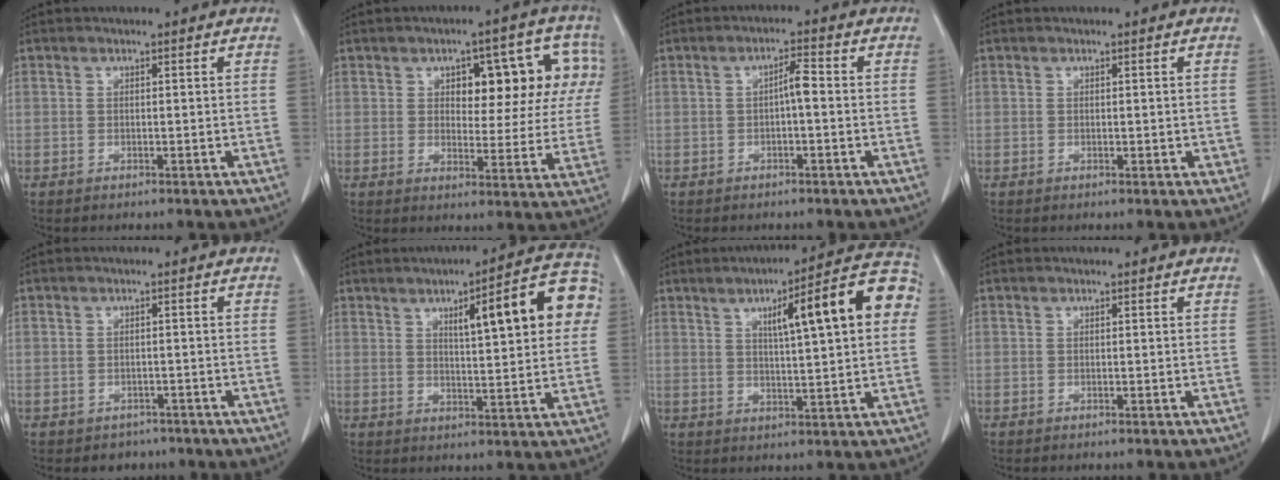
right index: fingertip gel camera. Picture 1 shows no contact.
{"total": 12.4, "force": [4.1, 5.8, 10.2], "torque": [-0.109, 0.035, 0.053]}
{"total": 2.8, "force": [-0.2, 0.4, 2.7], "torque": [-0.044, 0.007, -0.004]}
{"total": 0.9, "force": [0.1, 0.6, 0.7], "torque": [-0.004, 0.001, 0.006]}
{"total": 2.6, "force": [-1.8, 1.9, 0.0], "torque": [-0.005, 0.009, -0.023]}
{"total": 13.5, "force": [4.2, 2.4, 12.6], "torque": [-0.161, 0.026, 0.052]}
{"total": 14.9, "force": [4.1, 1.9, 14.2], "torque": [-0.192, 0.032, 0.051]}
{"total": 0.0}